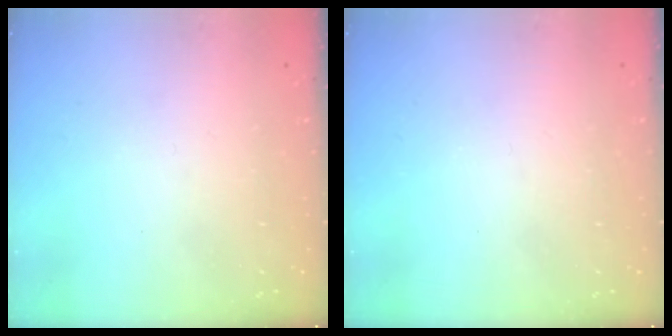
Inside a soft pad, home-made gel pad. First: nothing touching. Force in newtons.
{"total": 0.0}